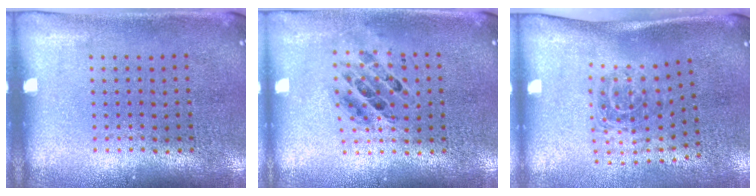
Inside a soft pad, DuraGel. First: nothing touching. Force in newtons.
{"total": 0.6, "press": 0.6, "slide": 0.1}
{"total": 1.7, "press": 1.1, "slide": 1.3}